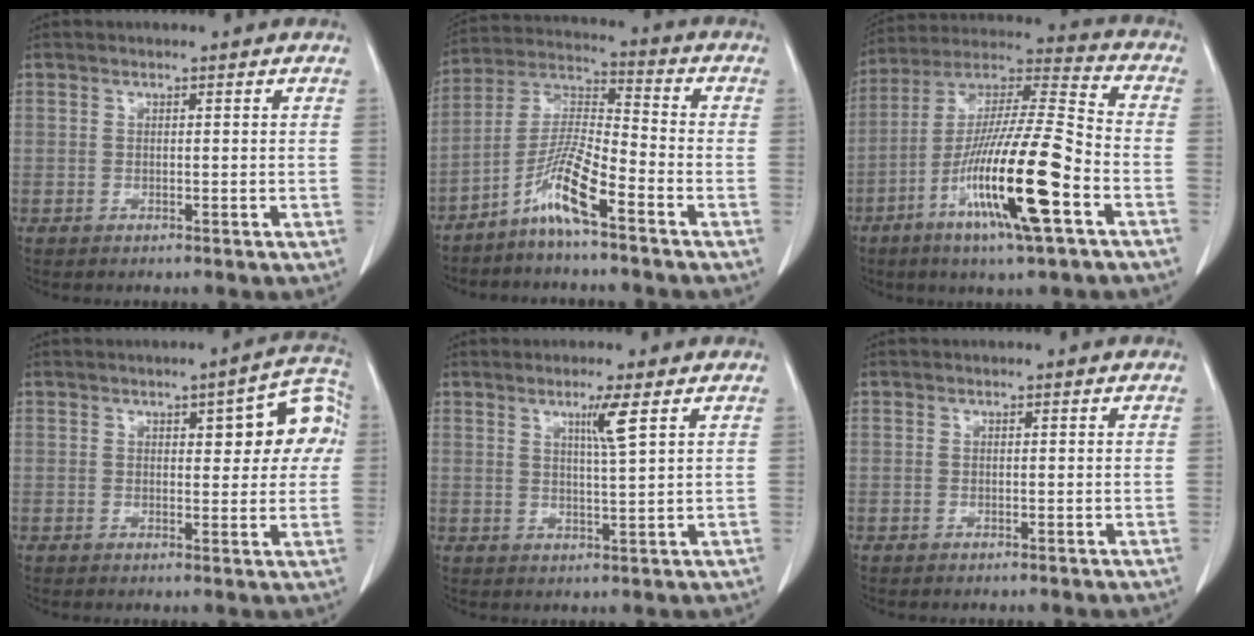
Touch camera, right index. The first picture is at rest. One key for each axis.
{"total": 8.9, "fx": -5.6, "fy": 0.3, "fz": 6.9, "tx": -0.144, "ty": -0.003, "tz": -0.117}
{"total": 19.3, "fx": -7.7, "fy": 1.0, "fz": 17.6, "tx": -0.344, "ty": -0.020, "tz": -0.143}
{"total": 9.2, "fx": 2.4, "fy": 3.1, "fz": 8.4, "tx": -0.083, "ty": 0.027, "tz": 0.025}
{"total": 3.9, "fx": 1.9, "fy": -0.8, "fz": 3.2, "tx": -0.058, "ty": -0.008, "tz": 0.035}
{"total": 0.0}